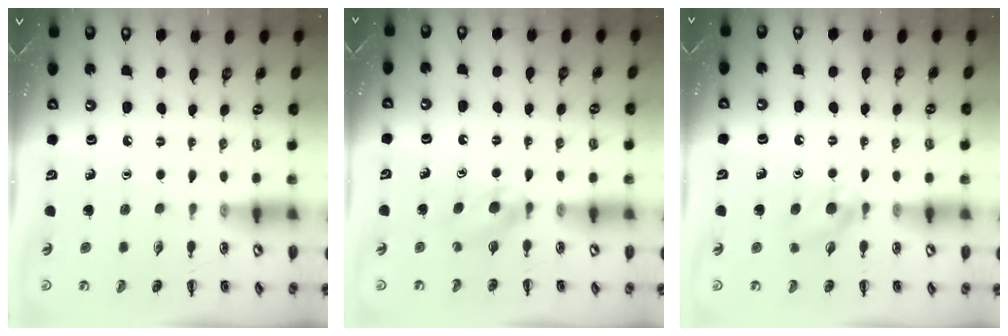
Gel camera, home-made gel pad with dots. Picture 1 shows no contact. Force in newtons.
{"total": 4.1, "press": 3.9, "slide": 1.2}
{"total": 5.0, "press": 4.6, "slide": 1.7}